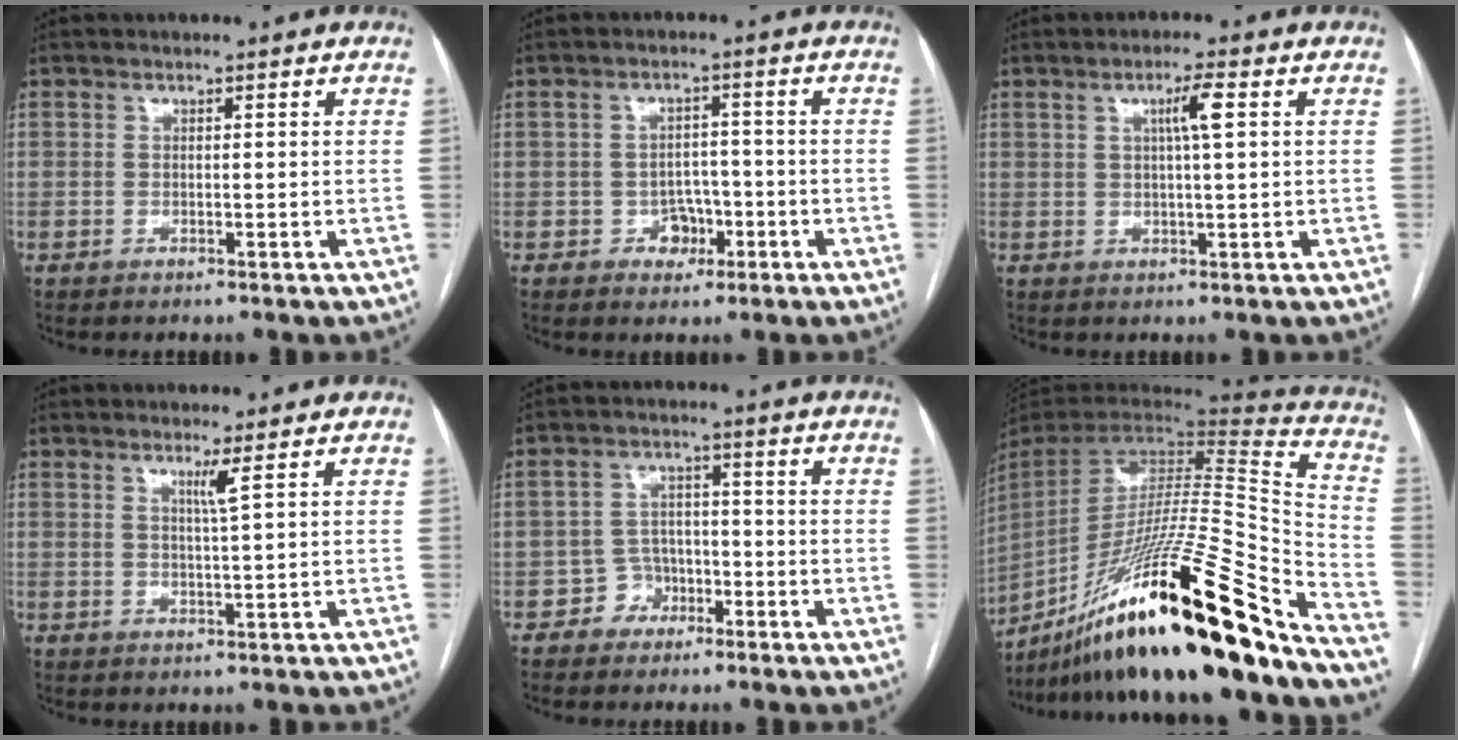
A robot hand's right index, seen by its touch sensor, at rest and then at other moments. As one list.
[{"total": 3.8, "force": [-1.5, 3.2, 1.5], "torque": [-0.015, 0.011, -0.017]}, {"total": 3.9, "force": [1.3, 0.1, 3.7], "torque": [-0.065, 0.001, 0.021]}, {"total": 2.2, "force": [1.2, -0.8, 1.7], "torque": [-0.036, -0.013, 0.024]}, {"total": 4.0, "force": [-2.2, 3.4, 0.3], "torque": [0.002, 0.016, -0.040]}, {"total": 36.3, "force": [-24.5, 2.7, 26.7], "torque": [-0.413, -0.051, -0.396]}]